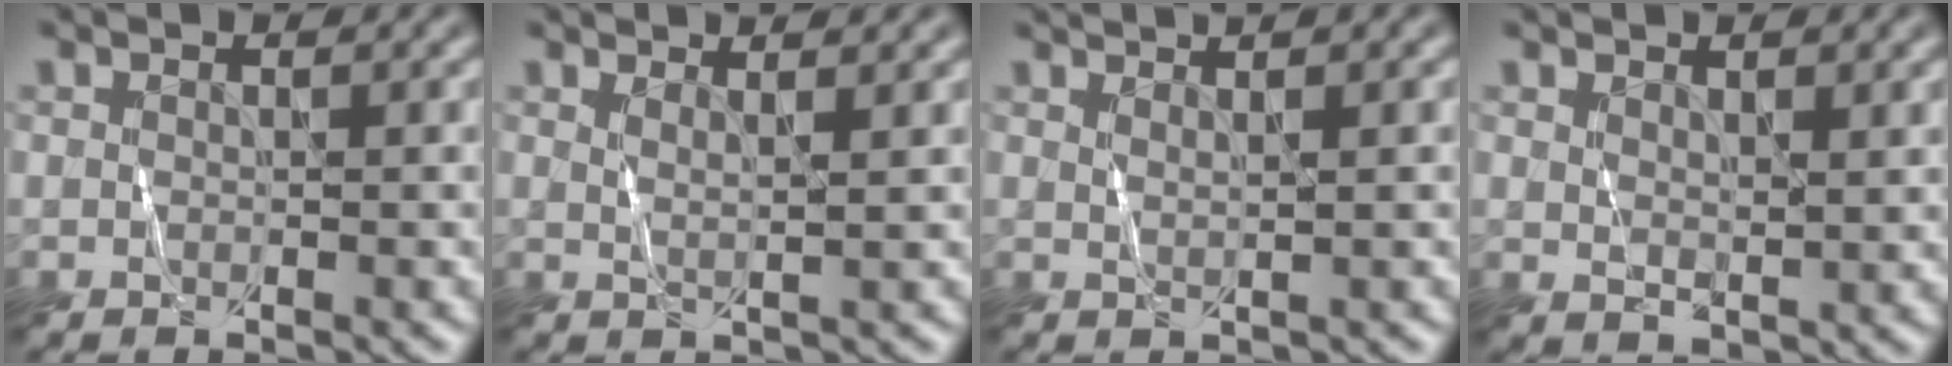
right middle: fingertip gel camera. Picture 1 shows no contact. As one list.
[{"total": 2.0, "force": [1.4, 0.6, 1.3], "torque": [-0.013, 0.004, 0.008]}, {"total": 3.2, "force": [2.2, 1.0, 2.2], "torque": [-0.016, 0.011, 0.011]}, {"total": 1.8, "force": [1.3, 0.8, 1.0], "torque": [-0.022, -0.007, 0.030]}]